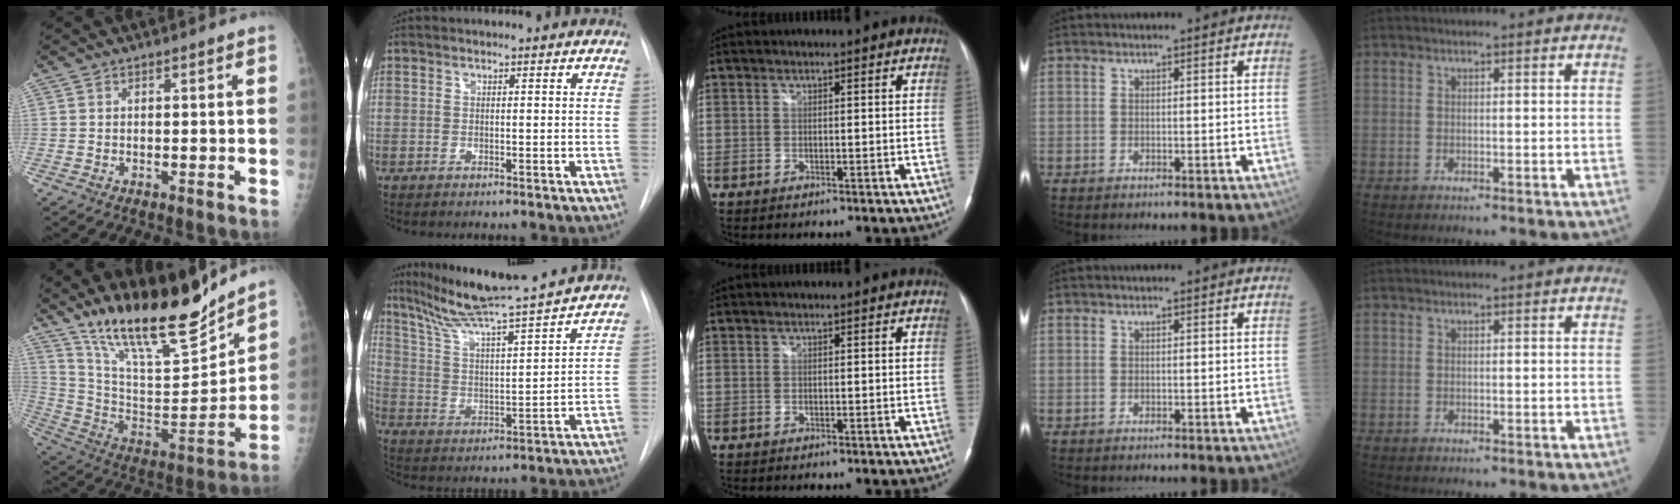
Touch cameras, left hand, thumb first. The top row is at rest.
{"thumb": {"total": 22.3, "force": [18.3, 5.0, 11.8], "torque": [-0.165, -0.106, 0.319]}, "index": {"total": 18.8, "force": [16.8, -0.9, 8.3], "torque": [-0.144, -0.009, 0.263]}}